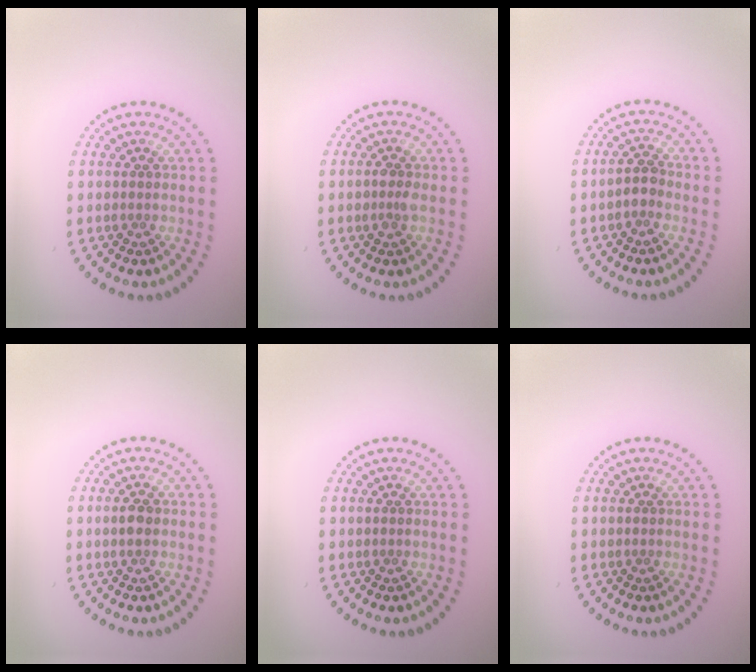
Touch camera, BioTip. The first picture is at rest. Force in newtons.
{"total": 1.1, "press": 1.0, "slide": 0.2}
{"total": 1.6, "press": 1.4, "slide": 0.8}
{"total": 1.4, "press": 1.4, "slide": 0.1}
{"total": 0.0}
{"total": 0.0}